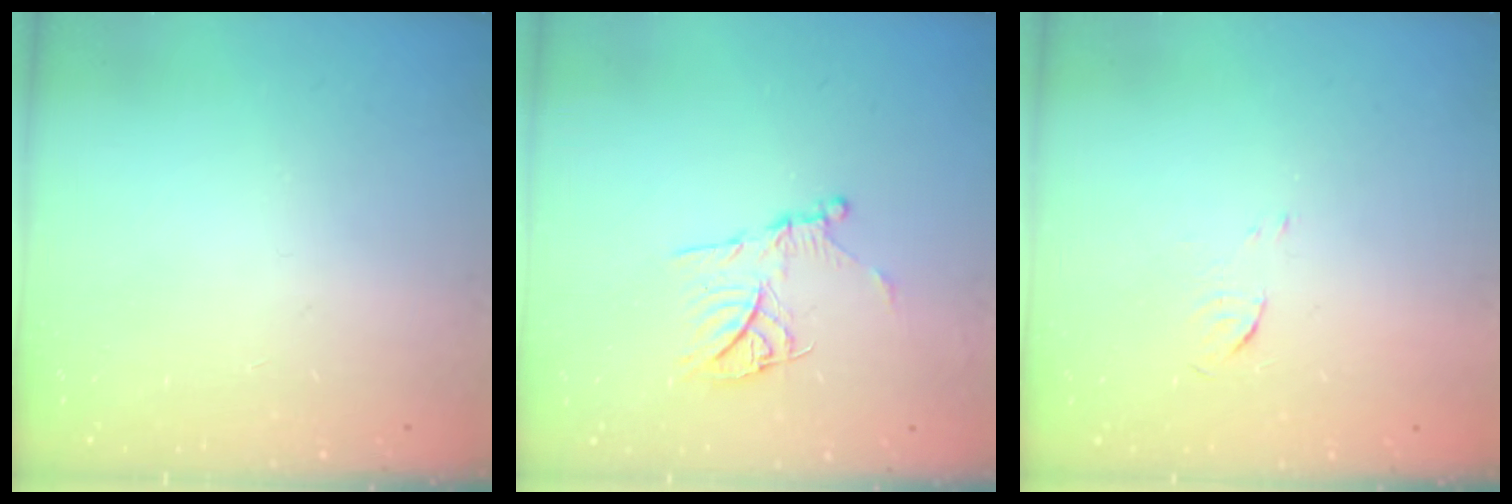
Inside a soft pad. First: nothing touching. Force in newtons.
{"total": 12.7, "press": 12.6, "slide": 1.4}
{"total": 3.9, "press": 3.7, "slide": 1.2}